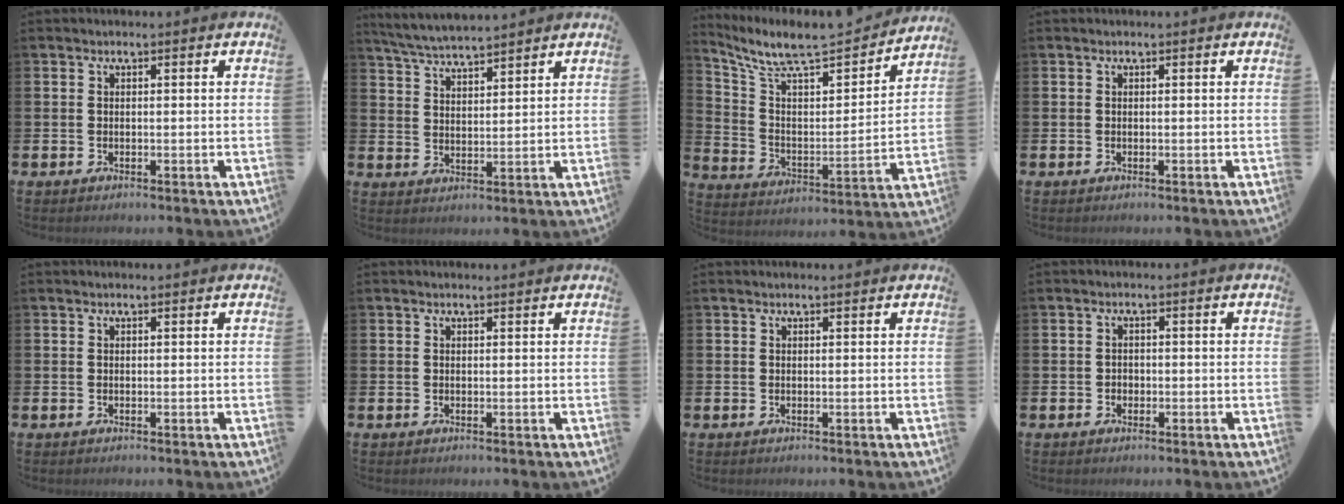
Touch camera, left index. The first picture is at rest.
{"total": 5.1, "force": [5.0, 0.1, 0.8], "torque": [-0.038, -0.026, 0.091]}
{"total": 9.3, "force": [8.2, 2.2, 3.8], "torque": [-0.114, -0.058, 0.138]}
{"total": 0.0}
{"total": 0.0}
{"total": 0.6, "force": [0.6, 0.0, 0.2], "torque": [0.008, -0.004, 0.009]}
{"total": 0.5, "force": [0.5, 0.0, 0.1], "torque": [-0.001, 0.000, 0.009]}
{"total": 1.0, "force": [-0.3, 0.9, 0.2], "torque": [-0.002, 0.005, -0.008]}